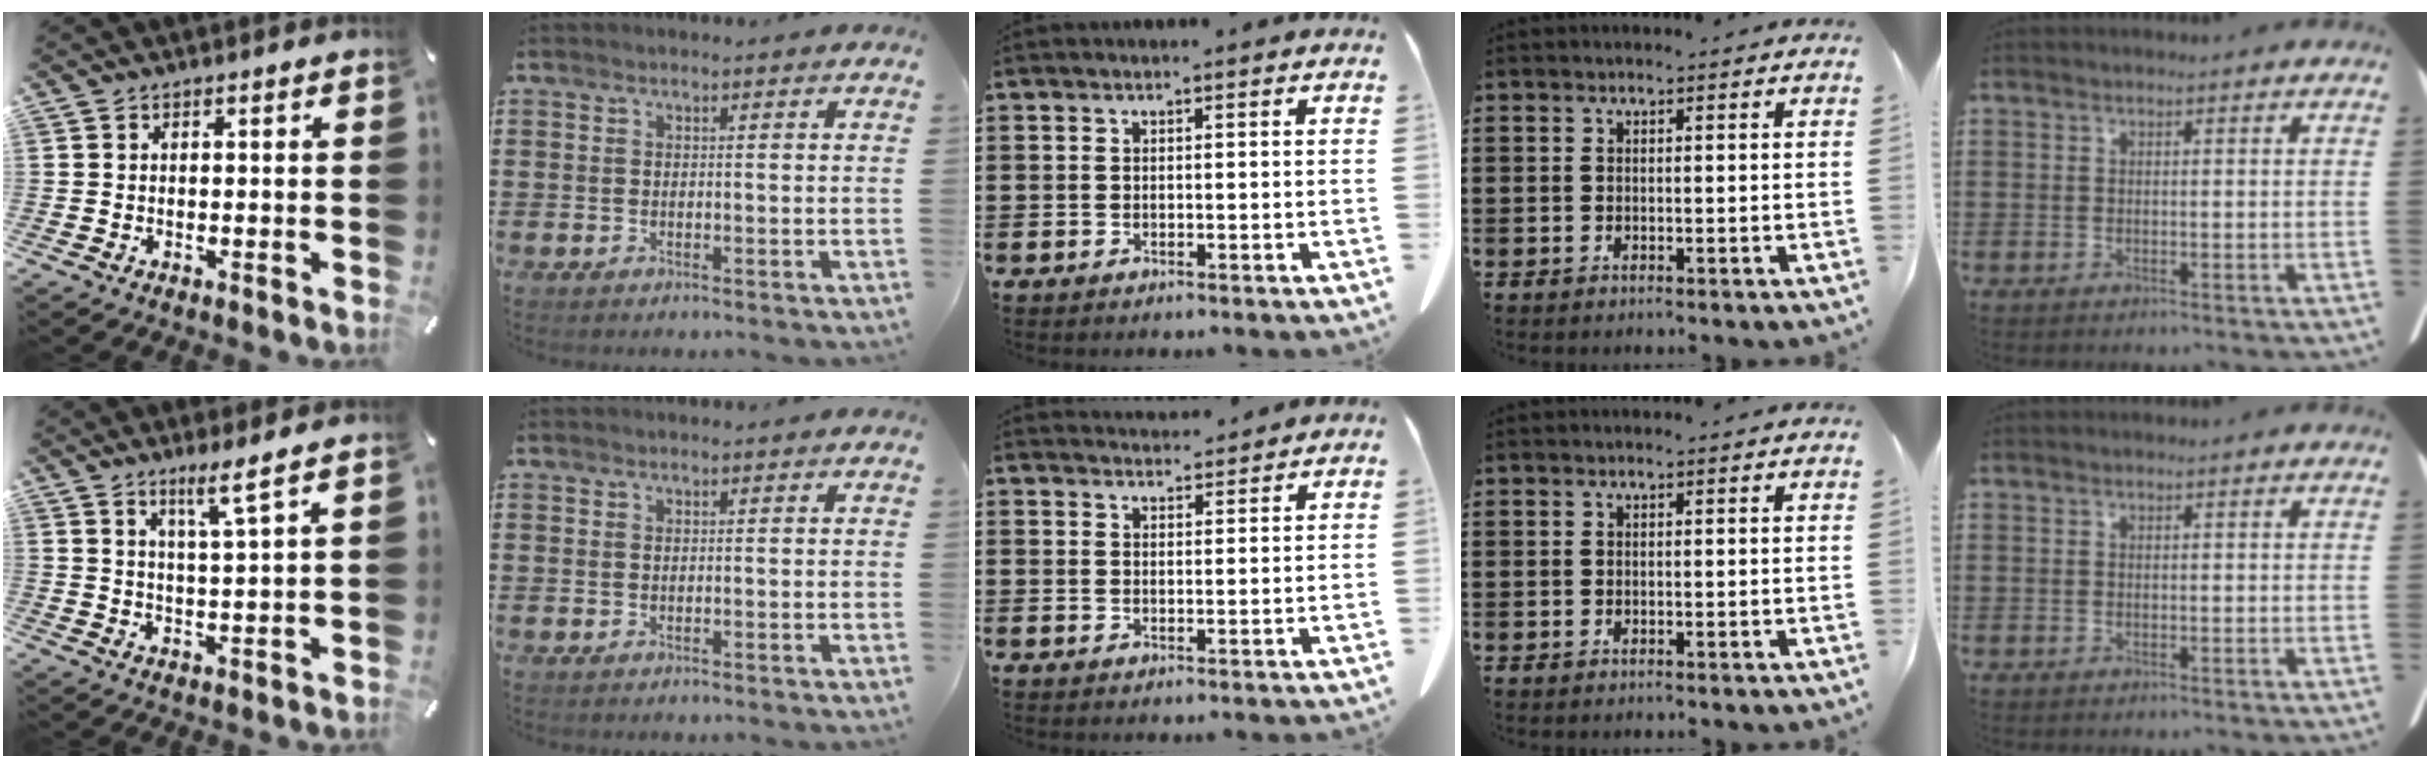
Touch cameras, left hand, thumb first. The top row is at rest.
{"thumb": {"total": 5.4, "force": [3.9, -0.5, 3.8], "torque": [-0.077, -0.016, 0.064]}, "middle": {"total": 2.9, "force": [2.9, 0.2, 0.0], "torque": [-0.009, -0.008, 0.054]}}